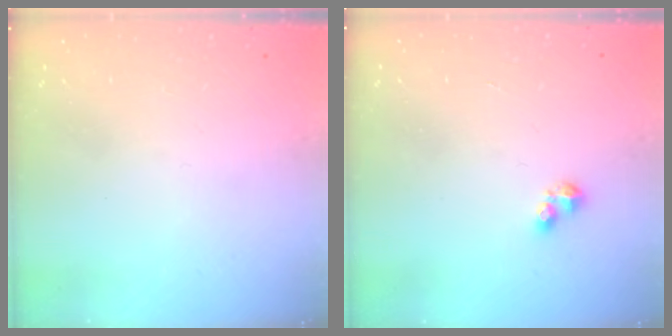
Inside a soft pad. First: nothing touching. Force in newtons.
{"total": 2.8, "press": 2.8, "slide": 0.4}